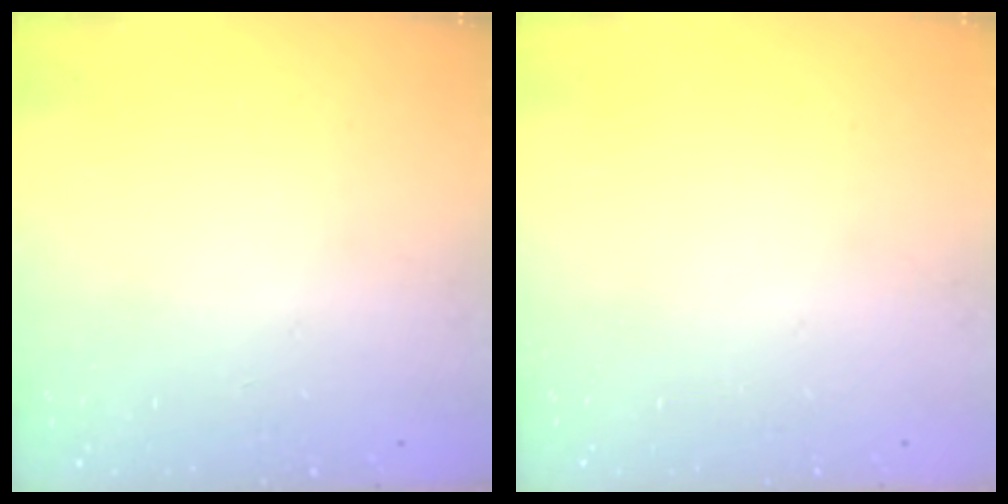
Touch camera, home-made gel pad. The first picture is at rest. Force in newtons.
{"total": 0.0}